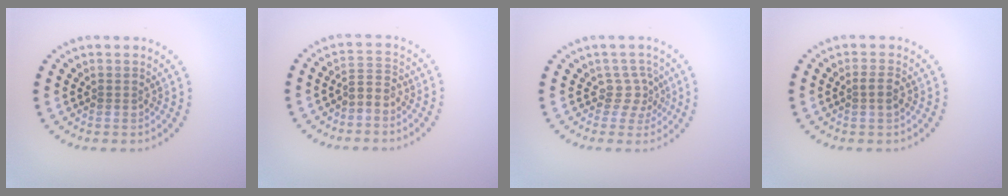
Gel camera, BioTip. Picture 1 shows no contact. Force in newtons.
{"total": 2.0, "press": 1.5, "slide": 1.3}
{"total": 2.0, "press": 1.4, "slide": 1.5}
{"total": 1.4, "press": 1.3, "slide": 0.5}